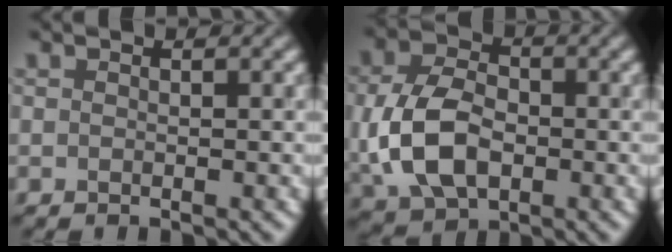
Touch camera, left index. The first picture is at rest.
{"total": 7.7, "force": [-1.0, 5.3, 5.6], "torque": [-0.127, -0.007, -0.022]}